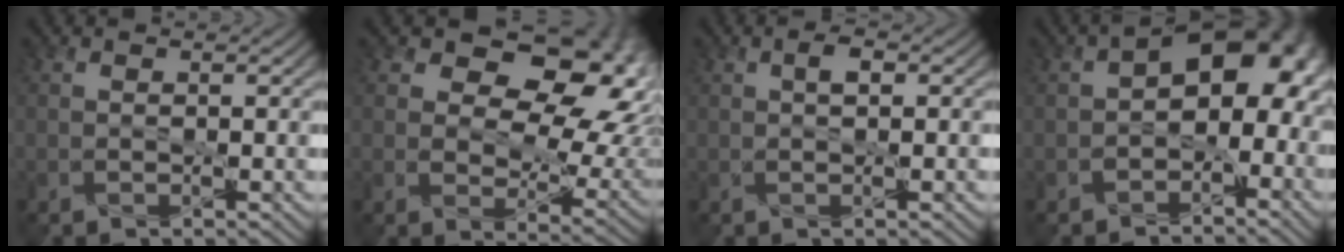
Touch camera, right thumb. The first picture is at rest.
{"total": 16.2, "force": [5.5, 10.3, 11.1], "torque": [-0.135, 0.018, 0.084]}
{"total": 1.8, "force": [0.2, 0.5, 1.7], "torque": [-0.031, 0.004, 0.004]}
{"total": 10.4, "force": [-0.9, 6.9, 7.8], "torque": [-0.088, 0.008, -0.028]}